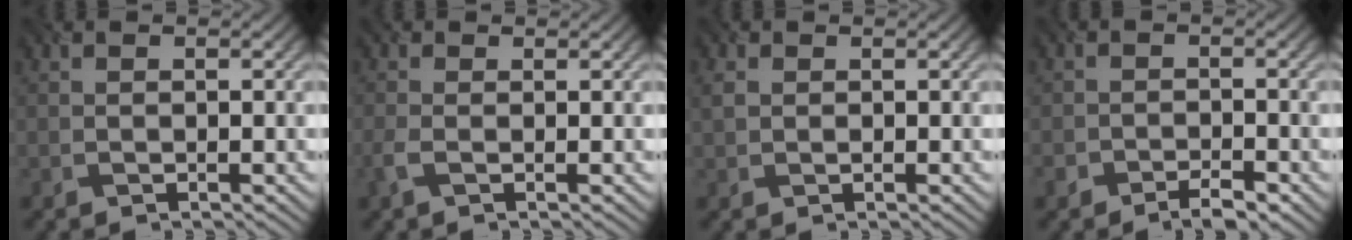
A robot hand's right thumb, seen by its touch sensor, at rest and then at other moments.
{"total": 1.8, "force": [-0.6, 1.0, 1.4], "torque": [-0.042, -0.006, -0.019]}
{"total": 1.2, "force": [0.8, 0.8, 0.4], "torque": [-0.020, 0.001, 0.012]}
{"total": 2.8, "force": [-2.2, 1.3, 1.1], "torque": [-0.015, -0.004, -0.043]}